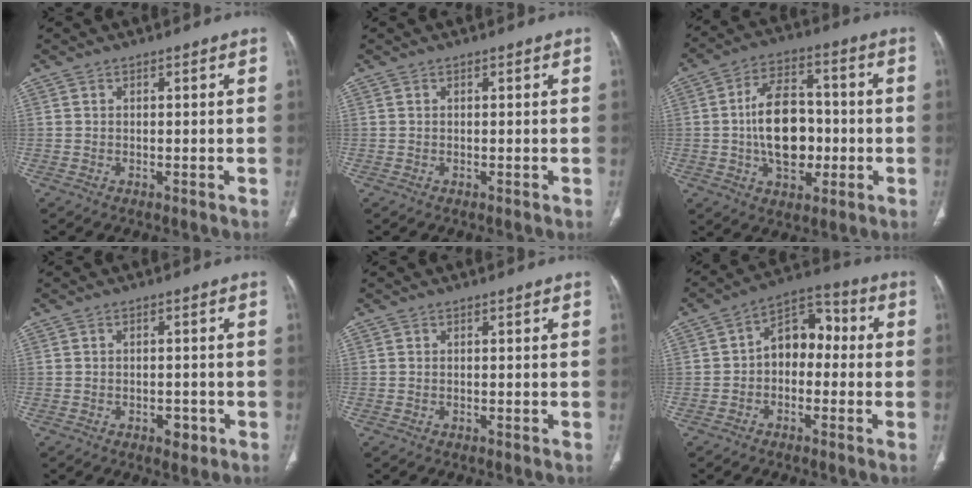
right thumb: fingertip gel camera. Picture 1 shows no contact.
{"total": 0.0}
{"total": 14.2, "force": [-1.4, 9.0, 10.9], "torque": [-0.157, 0.024, -0.022]}
{"total": 2.7, "force": [-1.3, 1.7, 1.8], "torque": [-0.014, 0.005, -0.012]}
{"total": 0.0}
{"total": 9.3, "force": [-0.6, 6.5, 6.6], "torque": [-0.067, 0.041, -0.027]}